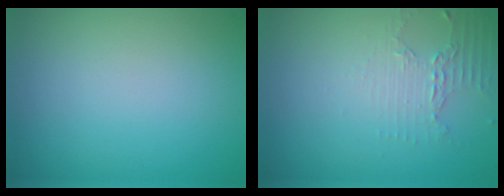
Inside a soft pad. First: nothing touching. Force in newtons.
{"total": 2.2, "press": 1.6, "slide": 1.5}